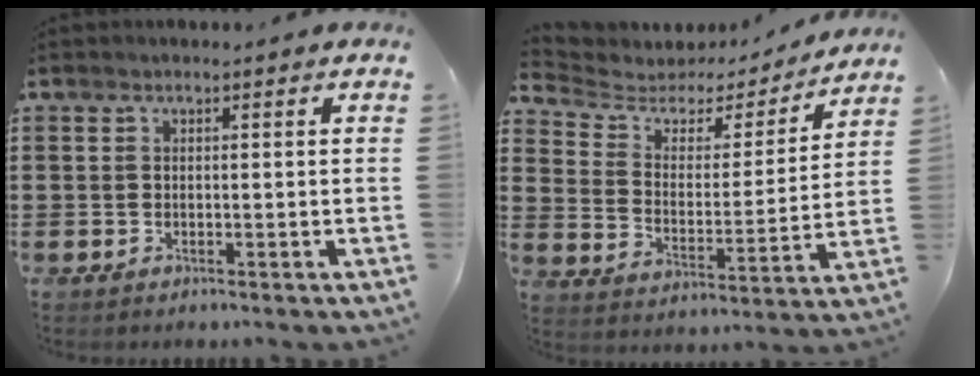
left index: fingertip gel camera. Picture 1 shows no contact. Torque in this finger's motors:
{"motor_torque": [1.06, -1.08, 0.14, 0.00]}